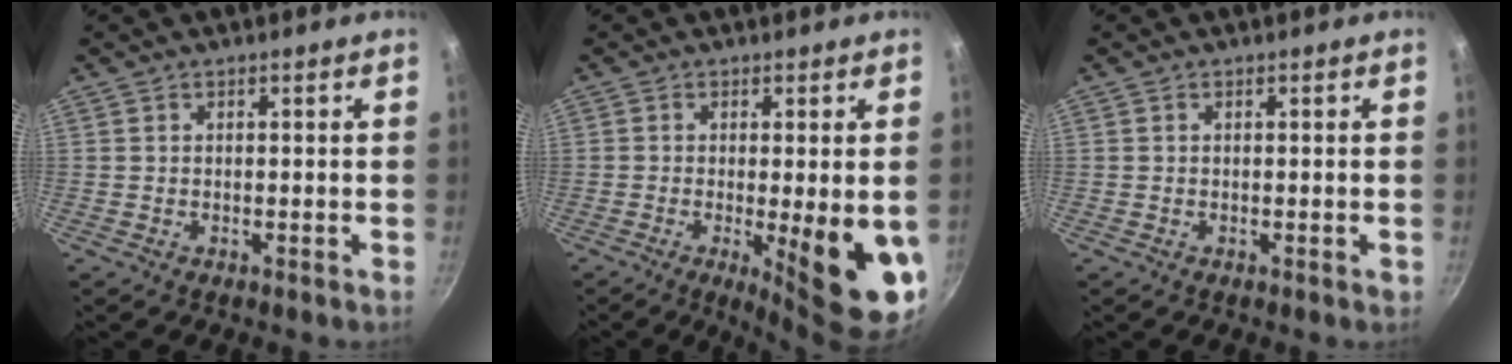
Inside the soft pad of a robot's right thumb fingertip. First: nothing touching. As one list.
[{"total": 13.1, "force": [-2.4, 2.9, 12.5], "torque": [-0.152, -0.014, -0.023]}, {"total": 0.6, "force": [0.0, 0.3, 0.5], "torque": [-0.005, 0.001, 0.001]}]